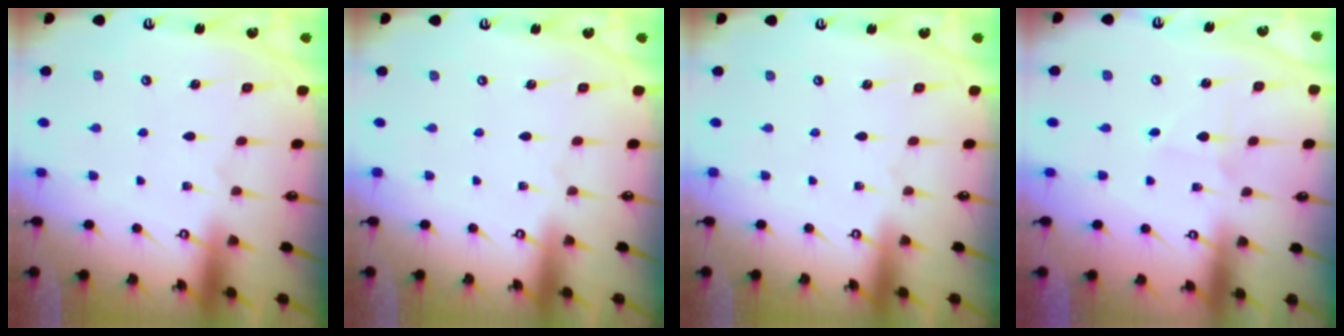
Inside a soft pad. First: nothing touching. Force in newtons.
{"total": 0.0}
{"total": 0.0}
{"total": 1.1, "press": 1.1, "slide": 0.1}